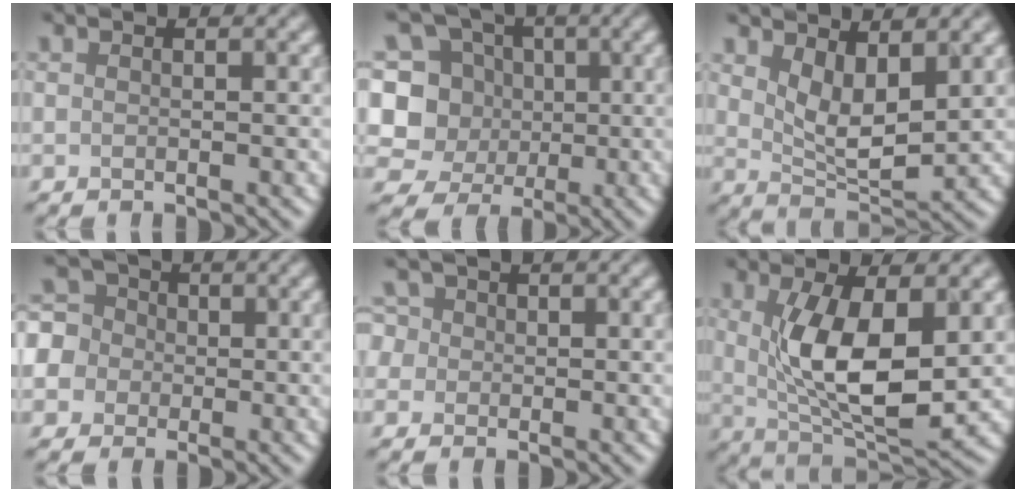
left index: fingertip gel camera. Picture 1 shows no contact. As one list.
[{"total": 9.3, "force": [0.8, 8.8, 3.1], "torque": [-0.099, 0.035, 0.015]}, {"total": 3.5, "force": [1.2, 1.6, 2.9], "torque": [-0.067, -0.012, 0.047]}, {"total": 8.2, "force": [-1.9, 7.7, 2.3], "torque": [-0.072, 0.023, -0.053]}, {"total": 2.8, "force": [0.9, 2.5, 0.9], "torque": [-0.035, 0.024, 0.015]}, {"total": 7.7, "force": [0.1, 3.0, 7.1], "torque": [-0.143, -0.015, 0.029]}]